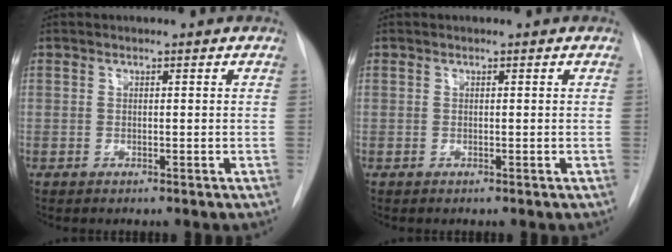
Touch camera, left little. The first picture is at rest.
{"total": 0.0}